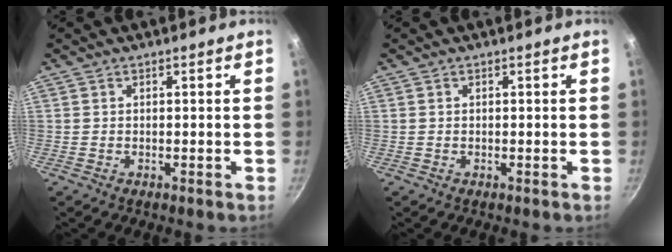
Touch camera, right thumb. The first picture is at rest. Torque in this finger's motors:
{"motor_torque": [0.24, -0.03, 0.23, 0.05, 0.04]}